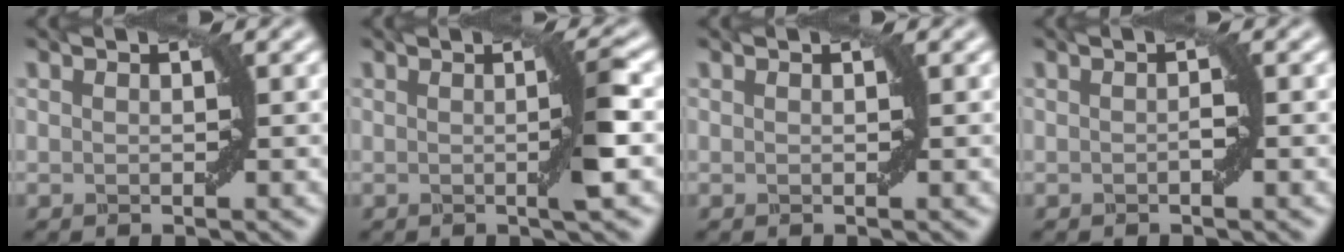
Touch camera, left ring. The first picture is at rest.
{"total": 2.9, "force": [-0.1, 0.3, 2.9], "torque": [-0.044, -0.003, -0.005]}
{"total": 0.0}
{"total": 0.7, "force": [-0.3, 0.1, 0.6], "torque": [-0.010, 0.002, -0.004]}